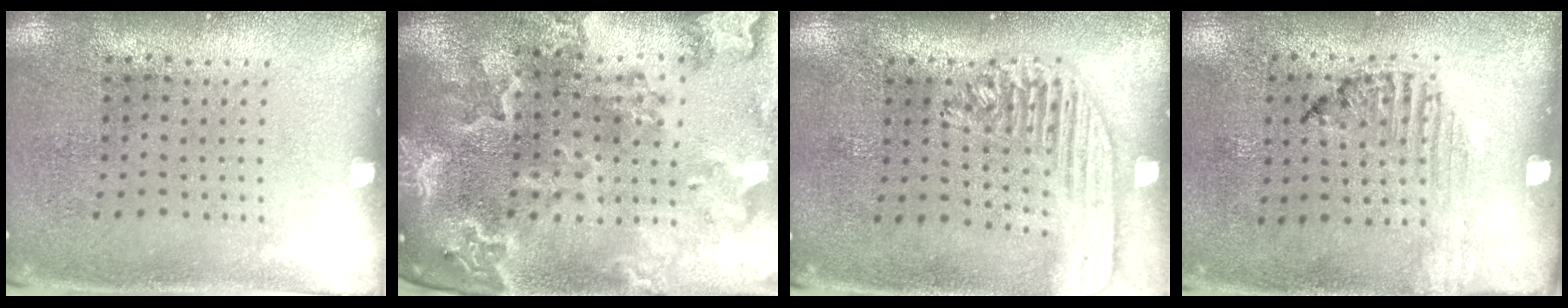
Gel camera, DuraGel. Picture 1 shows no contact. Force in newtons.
{"total": 3.6, "press": 3.2, "slide": 1.8}
{"total": 1.8, "press": 1.7, "slide": 0.7}
{"total": 1.3, "press": 1.2, "slide": 0.4}